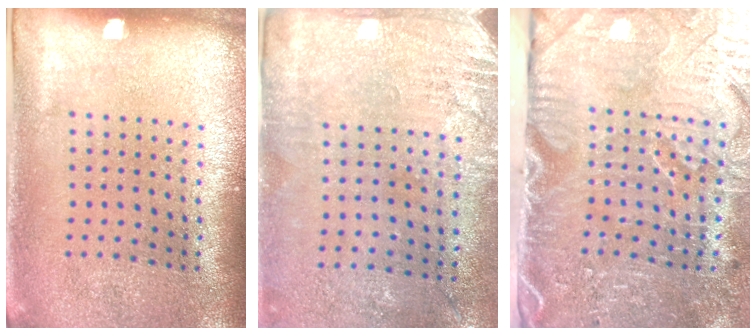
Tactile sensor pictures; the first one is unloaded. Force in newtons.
{"total": 2.8, "press": 2.4, "slide": 1.5}
{"total": 5.3, "press": 4.4, "slide": 2.9}